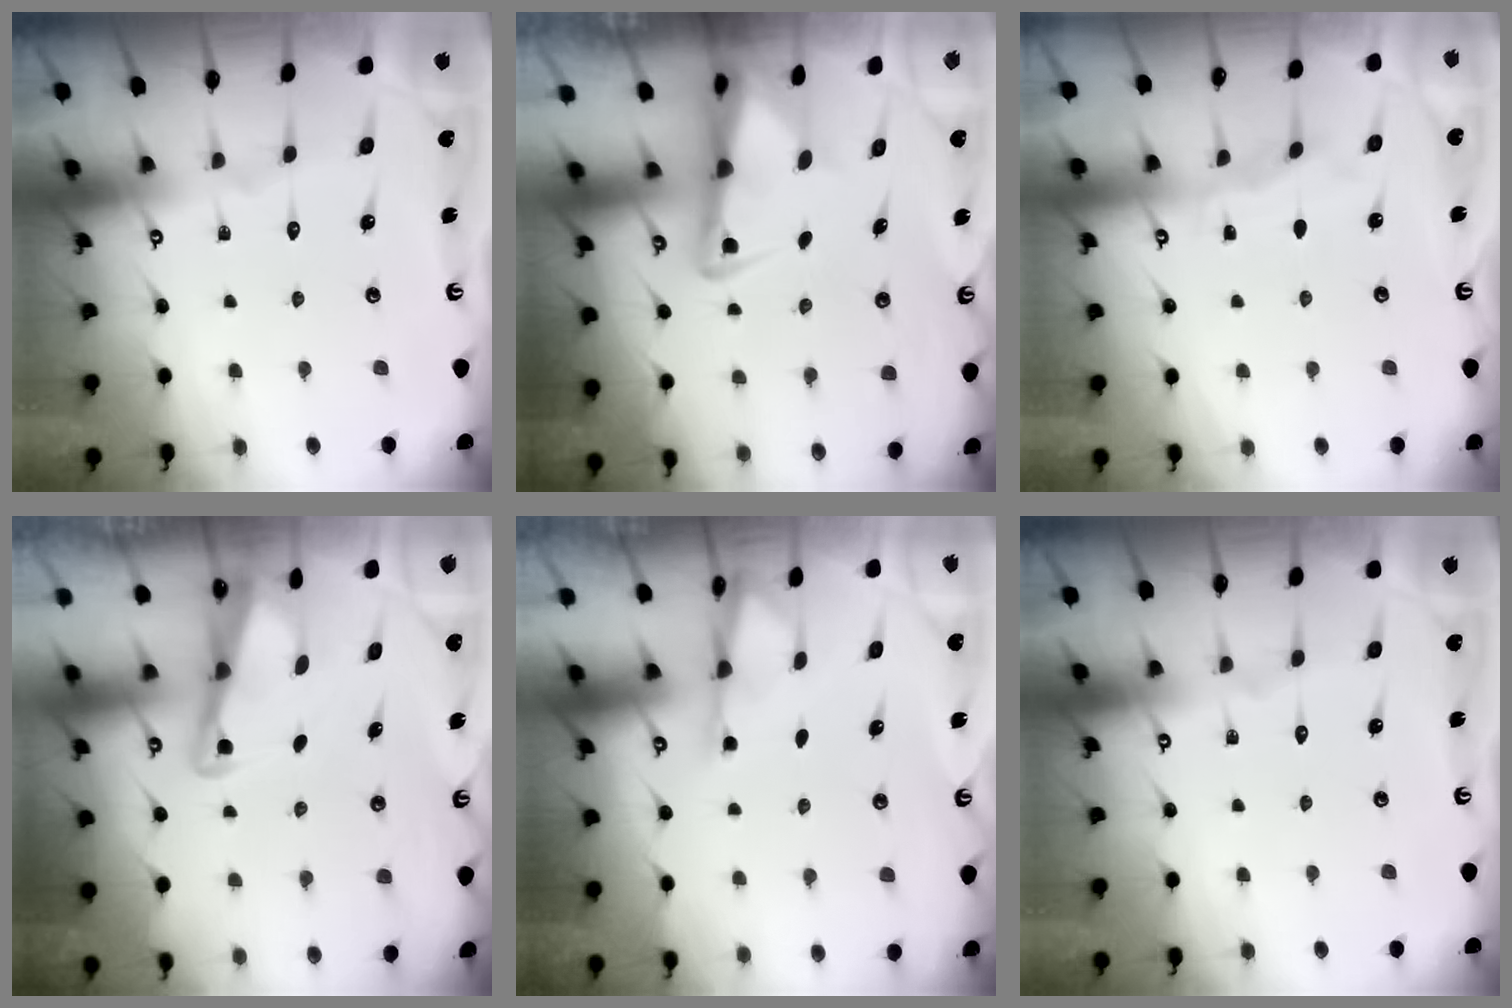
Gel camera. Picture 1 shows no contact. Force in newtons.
{"total": 3.6, "press": 3.5, "slide": 0.8}
{"total": 2.7, "press": 2.7, "slide": 0.4}
{"total": 3.1, "press": 3.0, "slide": 0.3}
{"total": 1.8, "press": 1.7, "slide": 0.4}
{"total": 0.0}